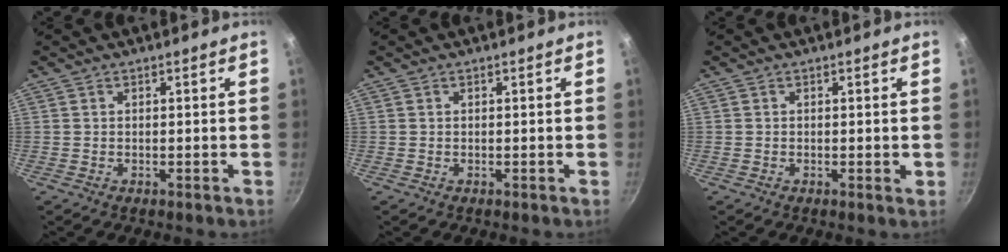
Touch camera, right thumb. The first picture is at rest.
{"total": 0.0}
{"total": 0.8, "force": [-0.1, 0.4, 0.7], "torque": [-0.010, -0.001, -0.002]}